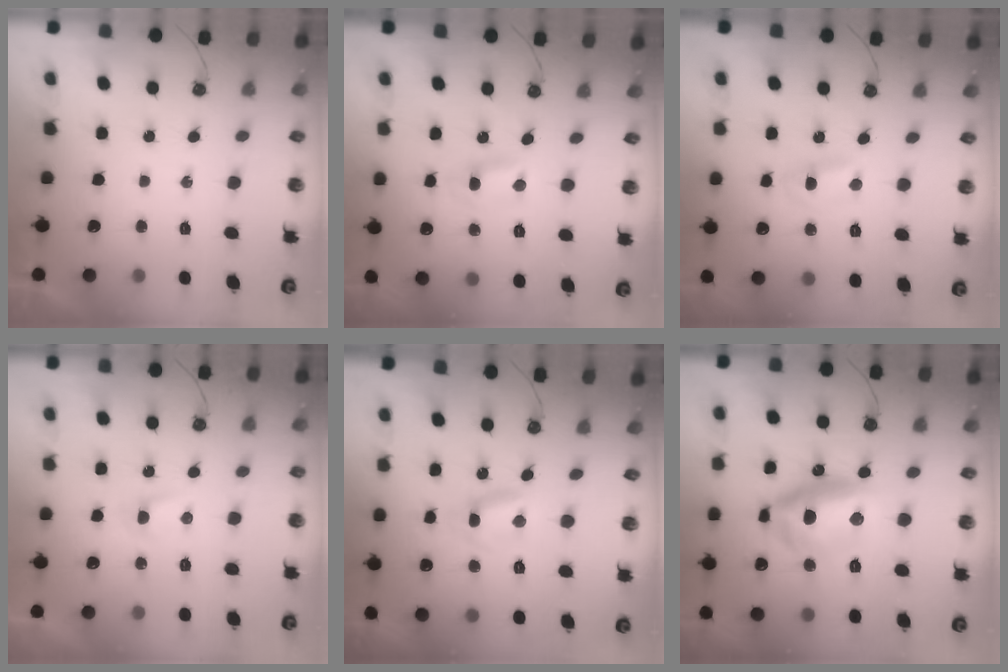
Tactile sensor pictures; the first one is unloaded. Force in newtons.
{"total": 1.1, "press": 0.8, "slide": 0.6}
{"total": 1.5, "press": 1.3, "slide": 0.7}
{"total": 2.5, "press": 2.5, "slide": 0.4}
{"total": 2.8, "press": 2.8, "slide": 0.2}
{"total": 19.7, "press": 16.6, "slide": 10.6}